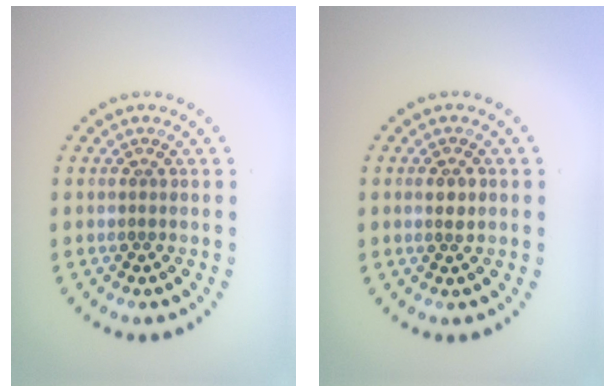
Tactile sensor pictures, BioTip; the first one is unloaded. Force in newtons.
{"total": 1.4, "press": 1.4, "slide": 0.3}